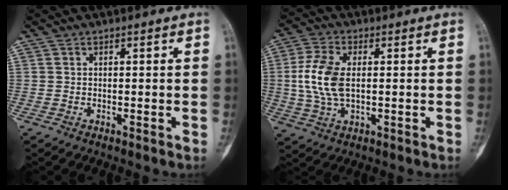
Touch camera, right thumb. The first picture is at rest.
{"total": 9.9, "force": [0.5, 5.5, 8.2], "torque": [-0.186, 0.003, 0.012]}